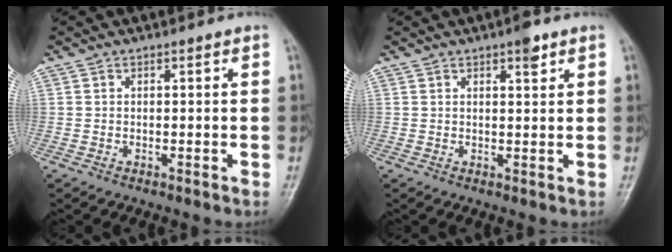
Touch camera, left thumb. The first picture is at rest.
{"total": 2.9, "force": [1.8, 0.9, 2.1], "torque": [-0.024, -0.007, 0.023]}